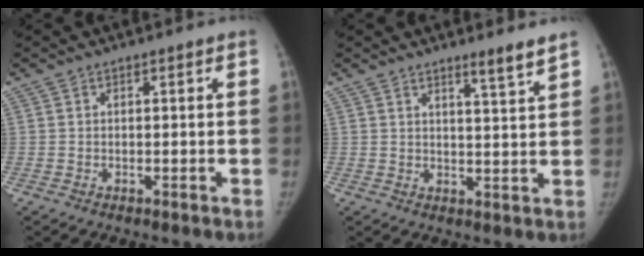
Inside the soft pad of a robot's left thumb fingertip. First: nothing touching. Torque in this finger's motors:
{"motor_torque": [0.42, -0.06, 0.12, -0.42, 0.16]}